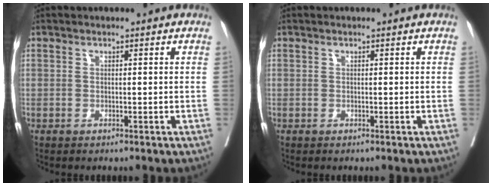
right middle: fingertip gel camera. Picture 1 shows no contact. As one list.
[{"total": 0.0}]